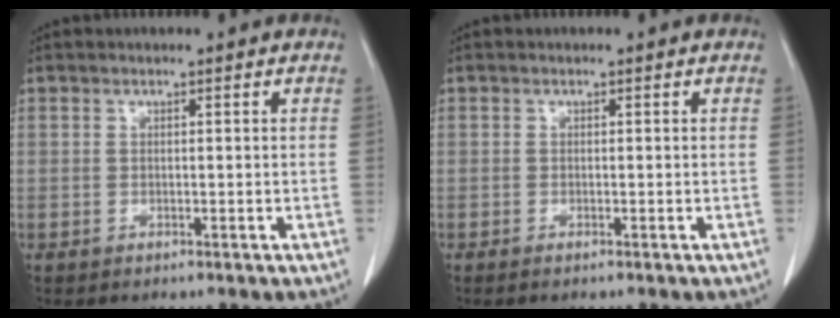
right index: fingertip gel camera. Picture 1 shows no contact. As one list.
[{"total": 0.6, "force": [-0.5, 0.0, 0.4], "torque": [-0.010, -0.002, -0.007]}]